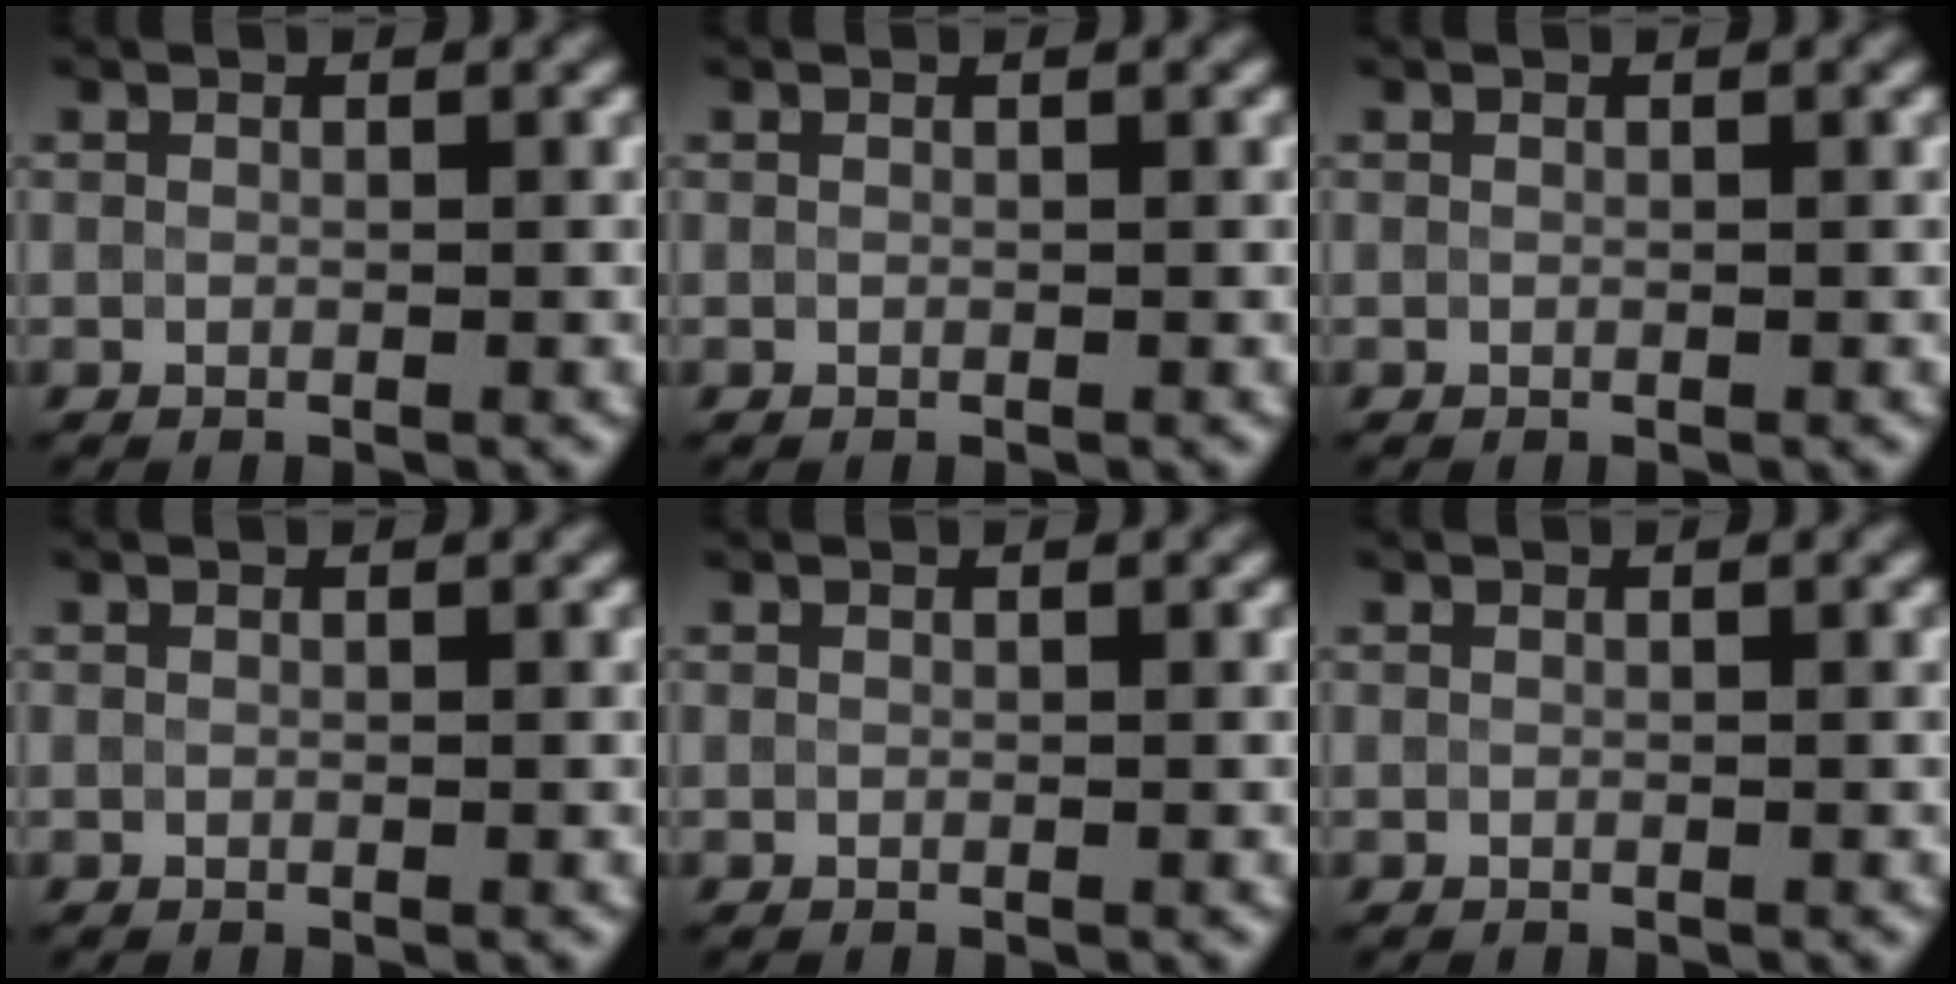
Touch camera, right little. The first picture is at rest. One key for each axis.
{"total": 0.0}
{"total": 0.0}
{"total": 0.0}
{"total": 0.0}
{"total": 0.0}